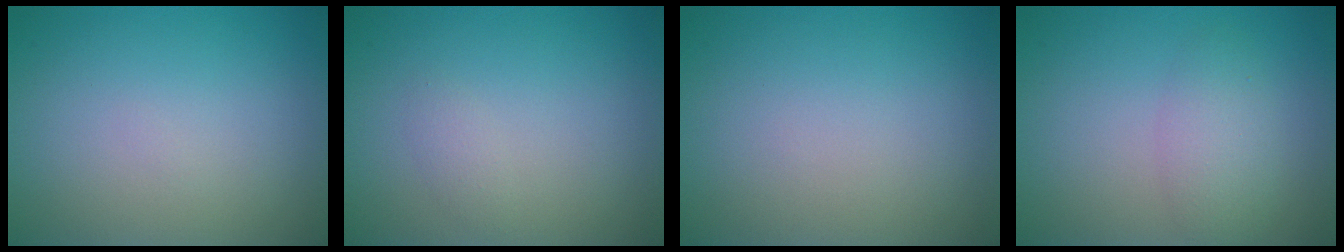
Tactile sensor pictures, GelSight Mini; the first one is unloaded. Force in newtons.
{"total": 0.9, "press": 0.9, "slide": 0.0}
{"total": 0.0}
{"total": 2.6, "press": 2.6, "slide": 0.2}